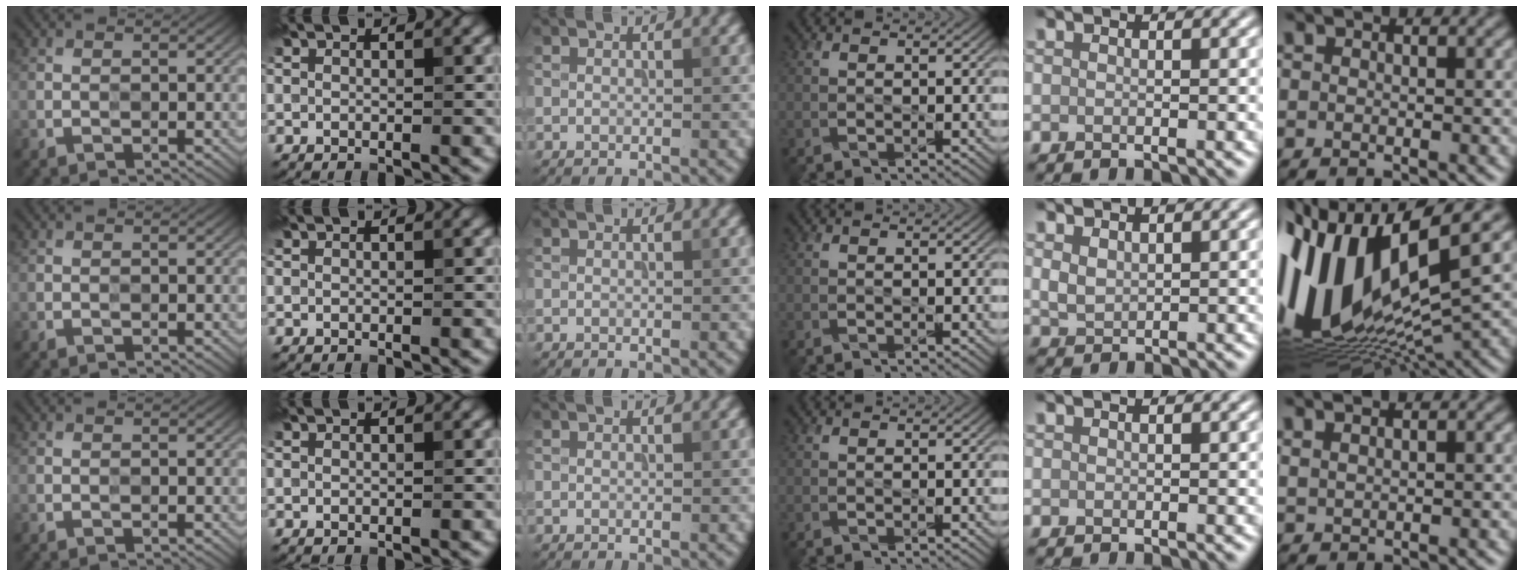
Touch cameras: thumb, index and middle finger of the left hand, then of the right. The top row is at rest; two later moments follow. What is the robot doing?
{"motion": "press", "object": "sticky note"}